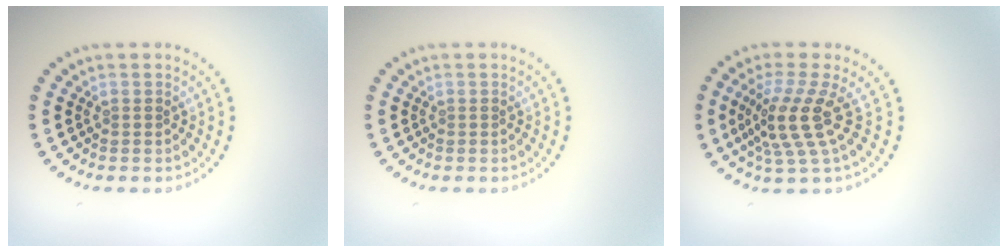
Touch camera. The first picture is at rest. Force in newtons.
{"total": 0.0}
{"total": 4.2, "press": 3.0, "slide": 3.0}